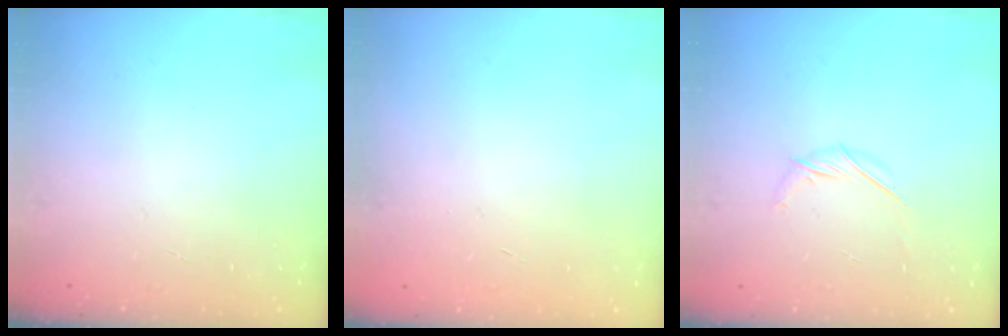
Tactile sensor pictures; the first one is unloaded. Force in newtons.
{"total": 0.6, "press": 0.5, "slide": 0.2}
{"total": 4.8, "press": 4.7, "slide": 1.1}